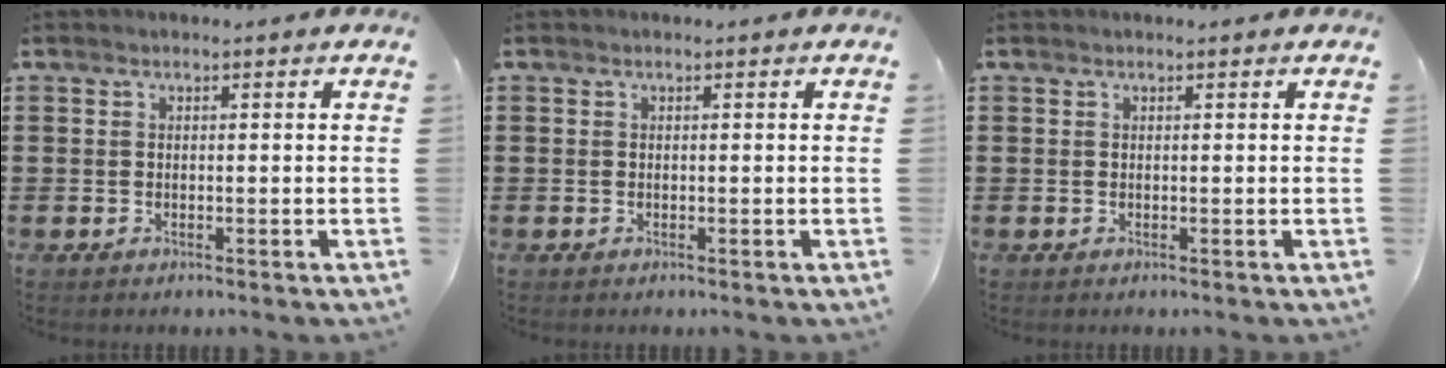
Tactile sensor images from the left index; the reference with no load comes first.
{"total": 0.0}
{"total": 0.0}